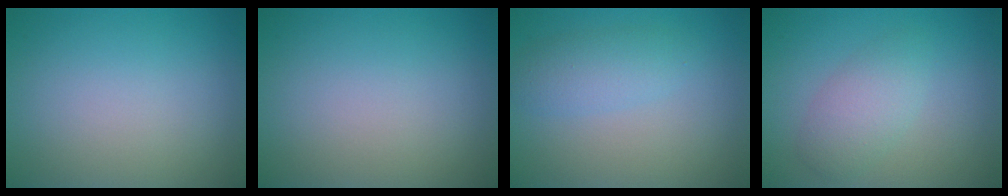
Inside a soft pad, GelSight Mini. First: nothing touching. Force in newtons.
{"total": 0.0}
{"total": 2.4, "press": 2.4, "slide": 0.2}
{"total": 2.9, "press": 2.9, "slide": 0.2}